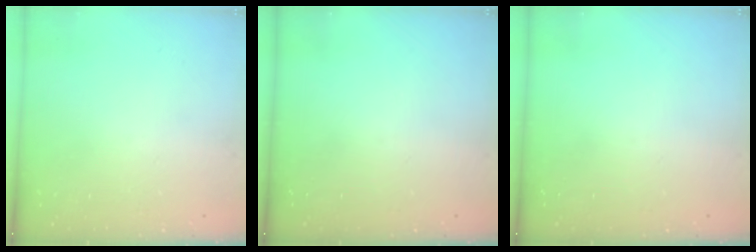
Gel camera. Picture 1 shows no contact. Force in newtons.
{"total": 0.0}
{"total": 0.0}